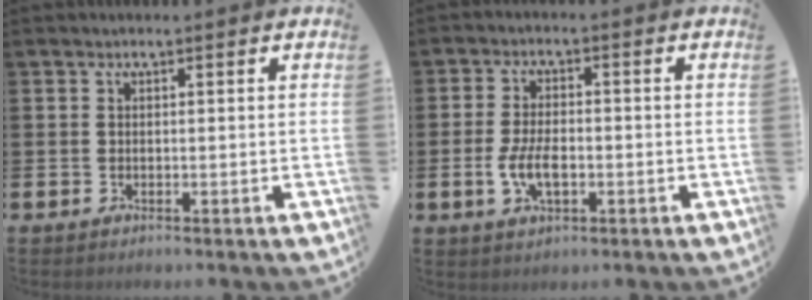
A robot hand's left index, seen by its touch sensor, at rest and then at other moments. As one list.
[{"total": 4.9, "force": [-0.9, 2.5, 4.1], "torque": [-0.078, 0.003, -0.017]}]